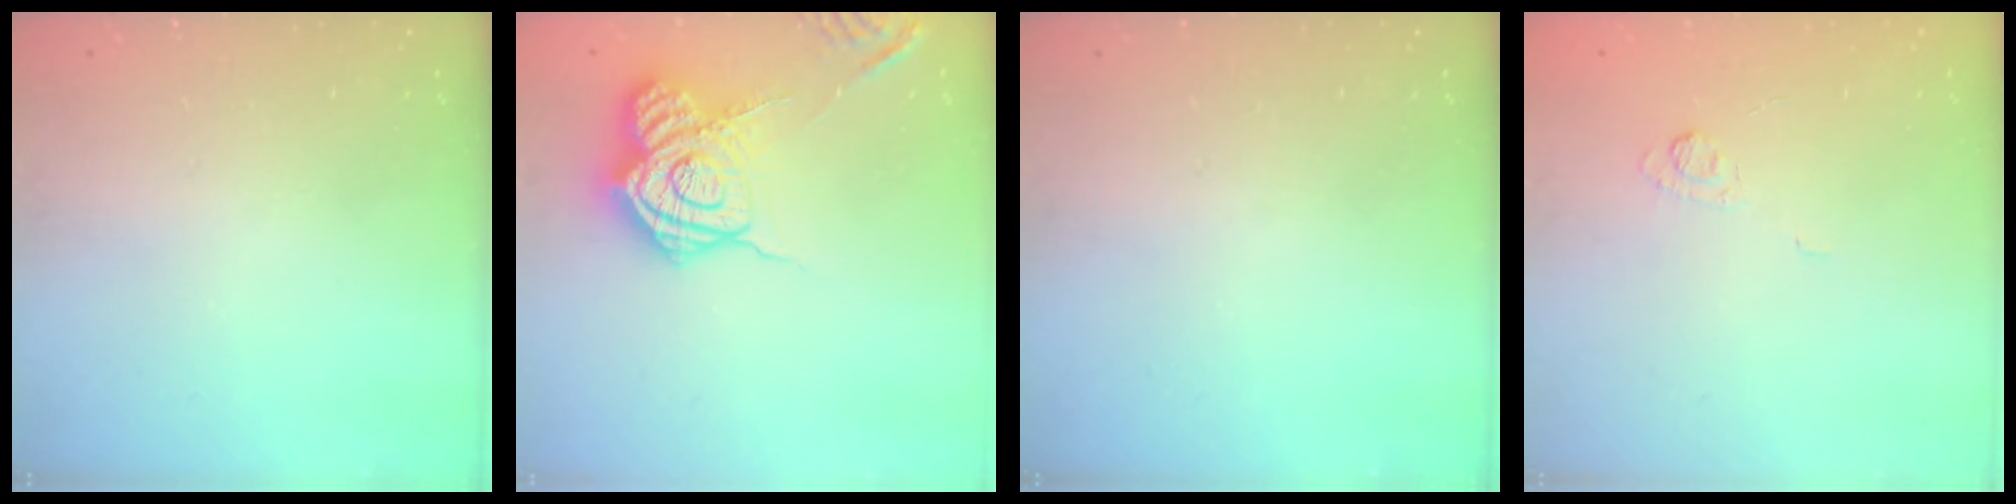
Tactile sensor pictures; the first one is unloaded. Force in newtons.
{"total": 18.9, "press": 18.9, "slide": 1.5}
{"total": 0.0}
{"total": 3.4, "press": 3.1, "slide": 1.5}